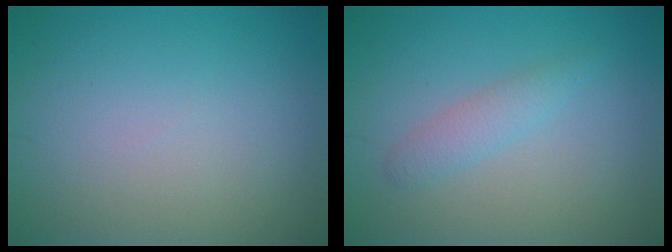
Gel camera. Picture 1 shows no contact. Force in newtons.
{"total": 1.7, "press": 1.7, "slide": 0.1}